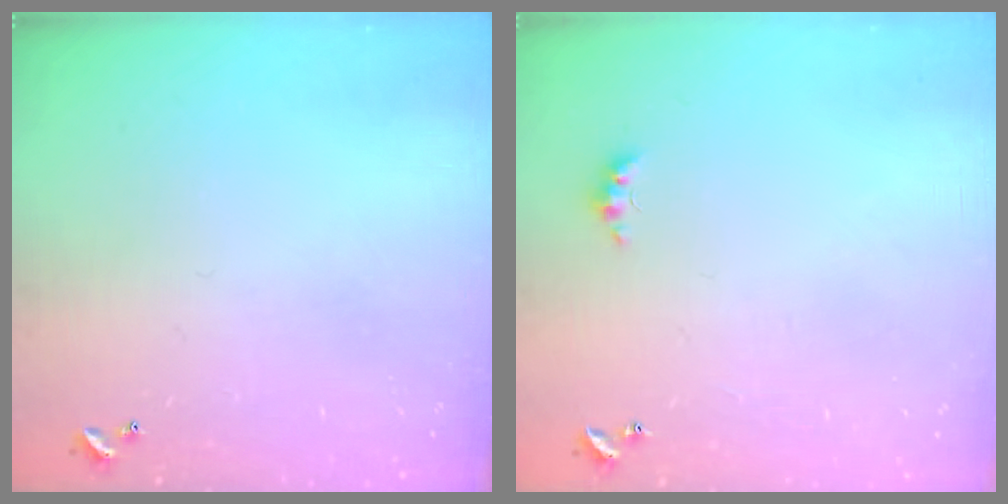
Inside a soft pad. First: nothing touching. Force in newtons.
{"total": 2.8, "press": 2.7, "slide": 0.7}